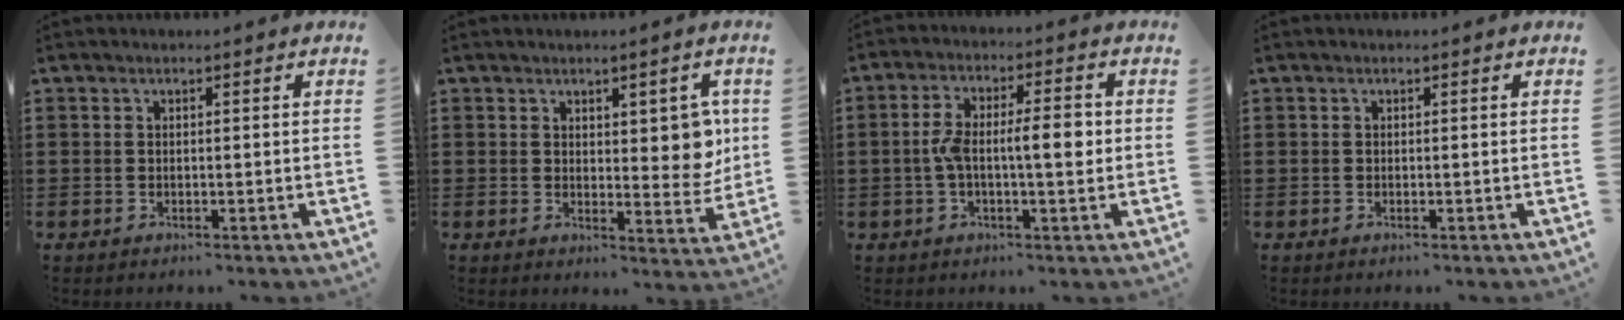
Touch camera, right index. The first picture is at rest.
{"total": 5.5, "force": [2.2, 2.9, 4.1], "torque": [-0.052, -0.004, 0.033]}
{"total": 6.8, "force": [-0.3, 2.1, 6.4], "torque": [-0.116, 0.002, -0.013]}
{"total": 0.0}